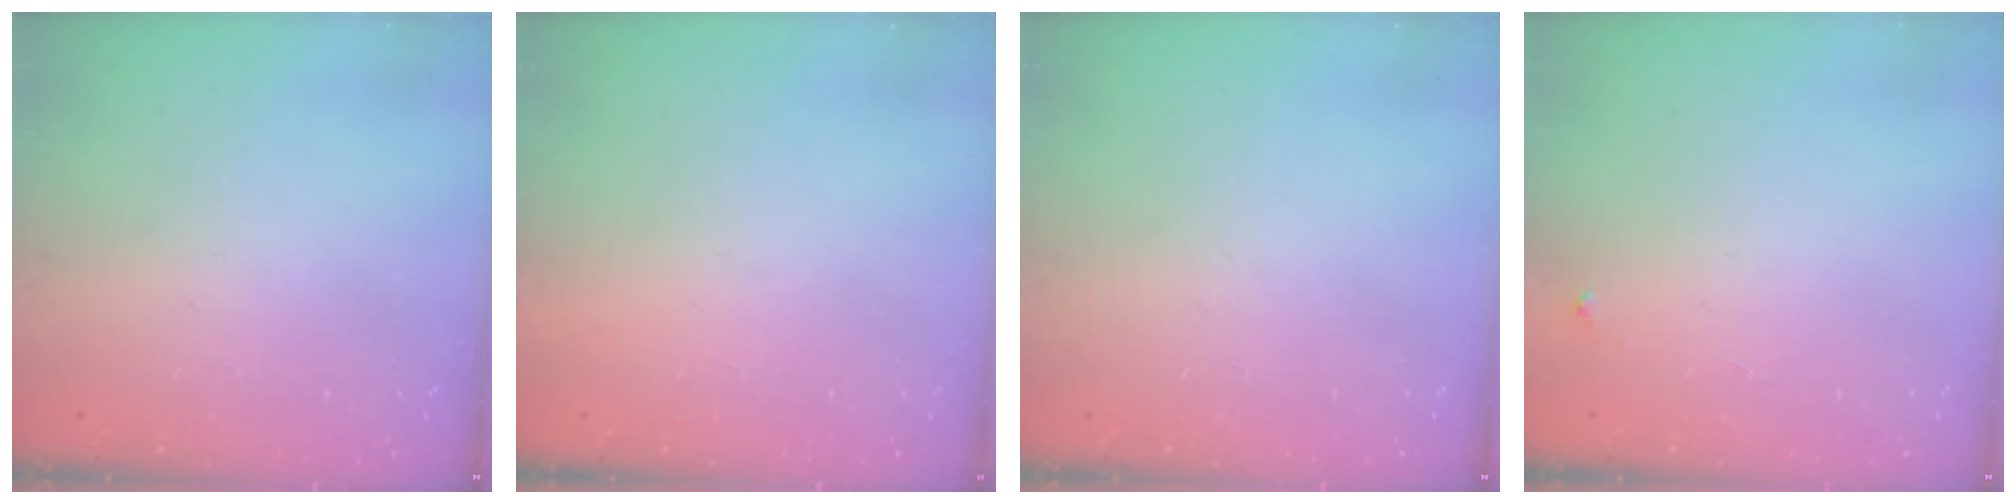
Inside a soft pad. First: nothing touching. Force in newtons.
{"total": 1.5, "press": 1.5, "slide": 0.1}
{"total": 0.0}
{"total": 2.2, "press": 2.2, "slide": 0.1}